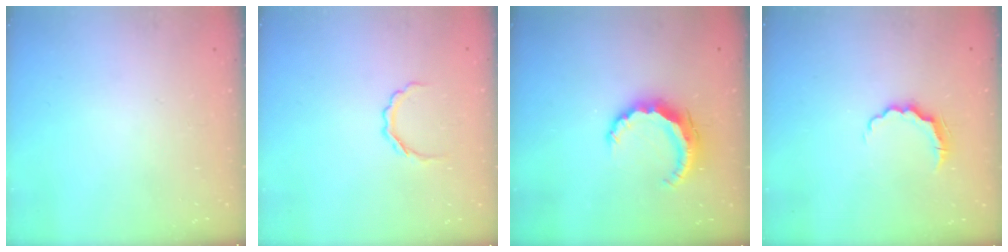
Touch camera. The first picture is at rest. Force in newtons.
{"total": 3.8, "press": 3.8, "slide": 0.5}
{"total": 7.9, "press": 7.9, "slide": 0.8}
{"total": 5.1, "press": 5.1, "slide": 0.6}